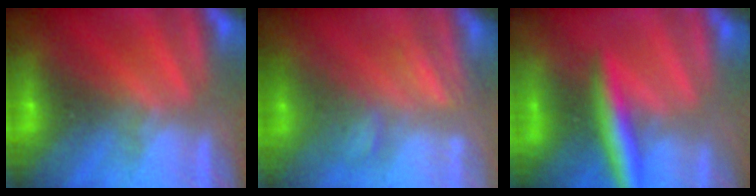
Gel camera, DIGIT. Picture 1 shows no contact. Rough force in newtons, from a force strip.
{"total": 2.8}
{"total": 7.4}